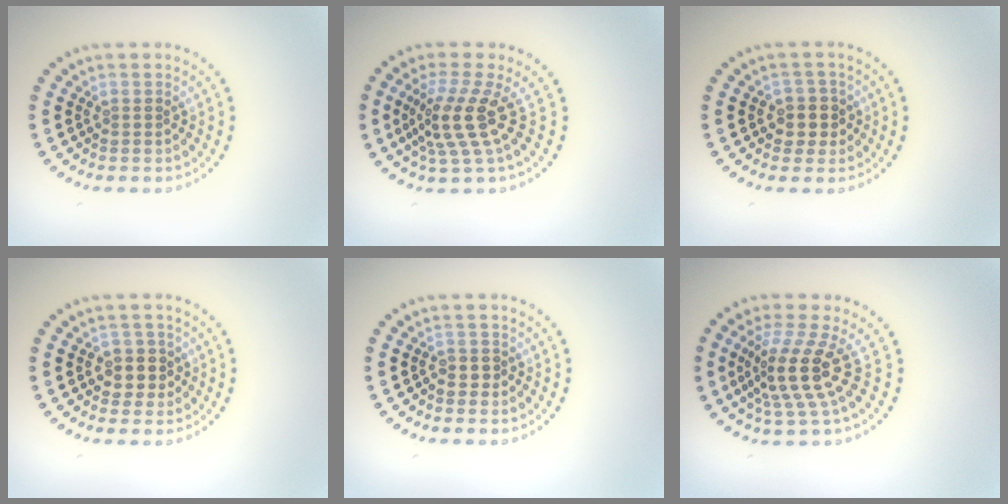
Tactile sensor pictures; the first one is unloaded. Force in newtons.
{"total": 4.1, "press": 2.9, "slide": 2.9}
{"total": 2.4, "press": 2.2, "slide": 1.0}
{"total": 2.4, "press": 2.2, "slide": 1.0}
{"total": 0.8, "press": 0.8, "slide": 0.3}
{"total": 4.7, "press": 3.4, "slide": 3.2}